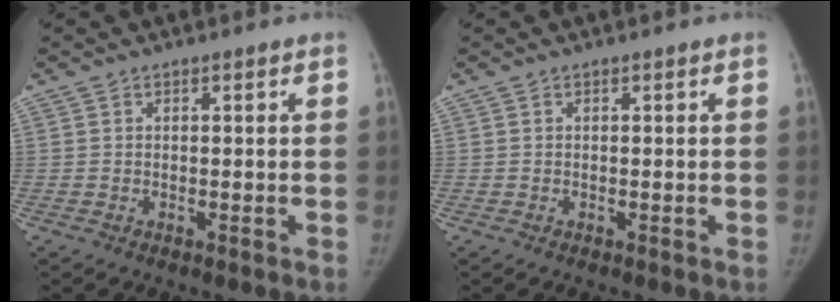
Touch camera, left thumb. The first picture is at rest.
{"total": 0.0}